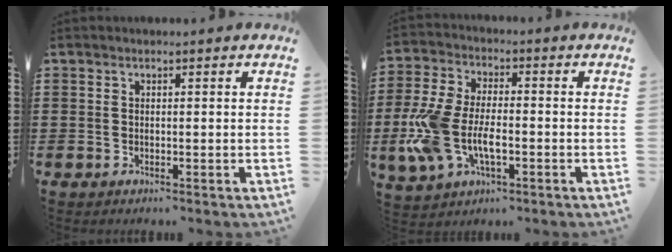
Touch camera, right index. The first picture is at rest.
{"total": 9.8, "force": [-2.6, 5.0, 7.9], "torque": [-0.195, -0.011, -0.052]}